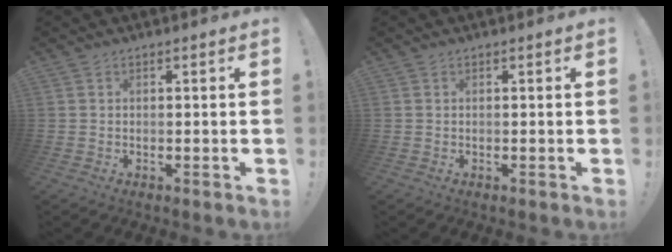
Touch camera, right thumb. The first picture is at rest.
{"total": 0.0}